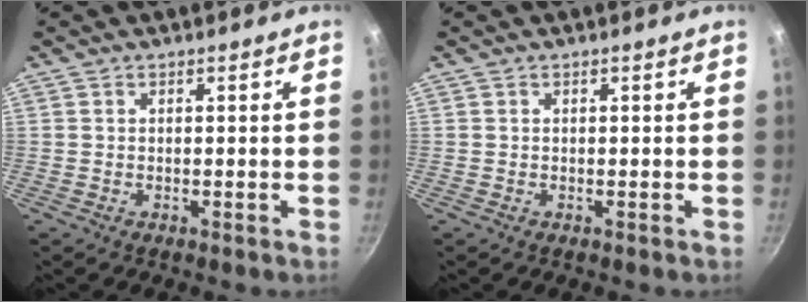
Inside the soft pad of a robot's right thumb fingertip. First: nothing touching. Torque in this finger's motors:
{"motor_torque": [-0.01, 0.00, -0.08, -0.07, 0.01]}